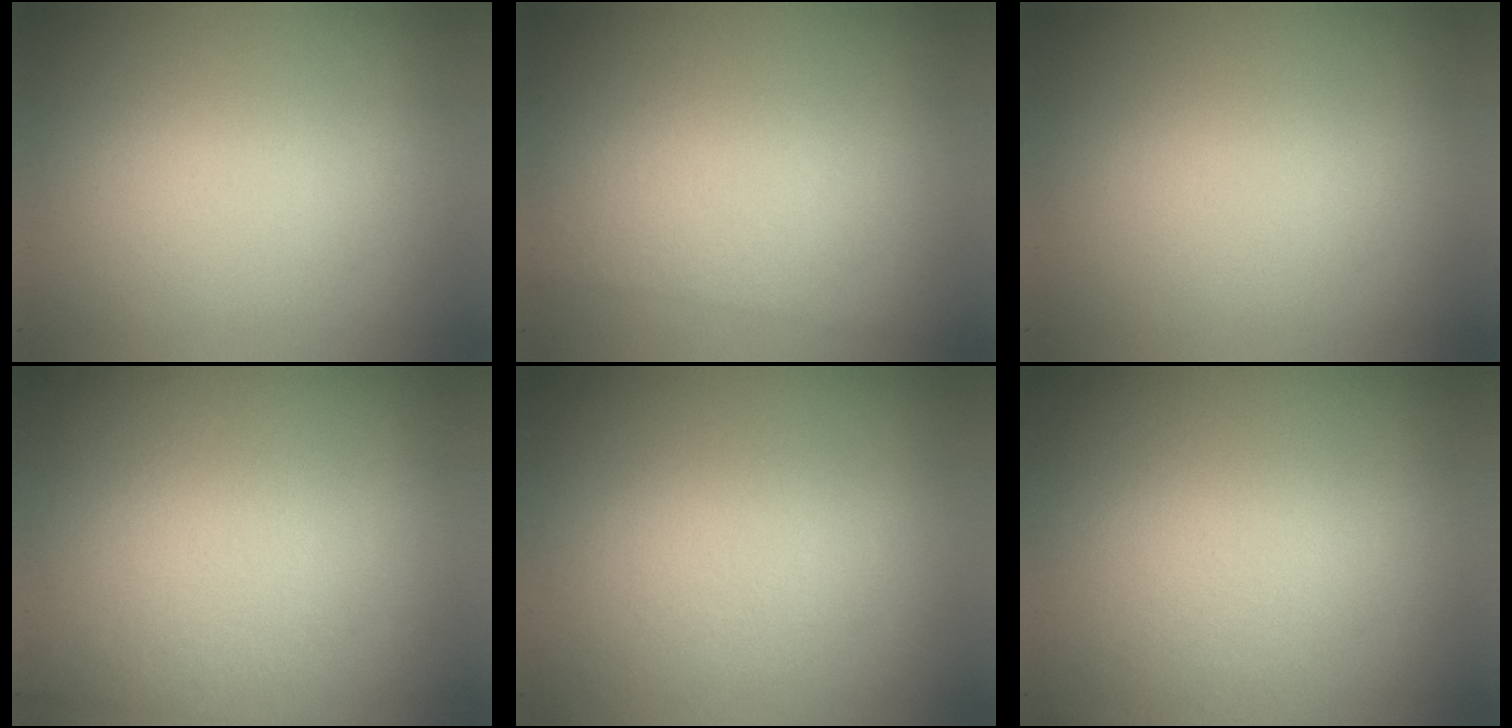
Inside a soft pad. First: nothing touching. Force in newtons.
{"total": 2.0}
{"total": 0.0}
{"total": 2.9}
{"total": 3.4}
{"total": 2.7}